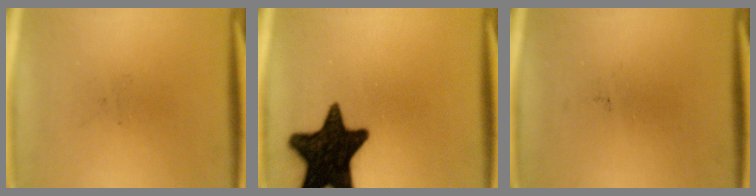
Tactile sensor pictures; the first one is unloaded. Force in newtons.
{"total": 17.6}
{"total": 0.0}